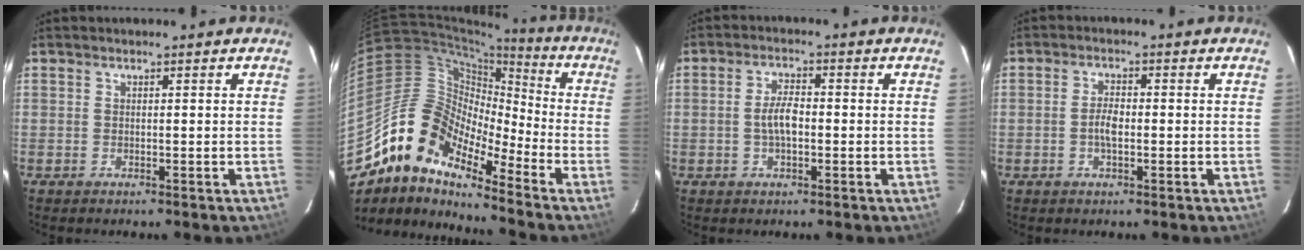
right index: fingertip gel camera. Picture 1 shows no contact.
{"total": 14.6, "force": [-11.3, 5.4, 7.4], "torque": [-0.113, 0.011, -0.235]}
{"total": 4.1, "force": [-0.8, 1.5, 3.7], "torque": [-0.075, 0.005, -0.013]}
{"total": 2.9, "force": [-0.7, 1.0, 2.7], "torque": [-0.055, 0.003, -0.013]}